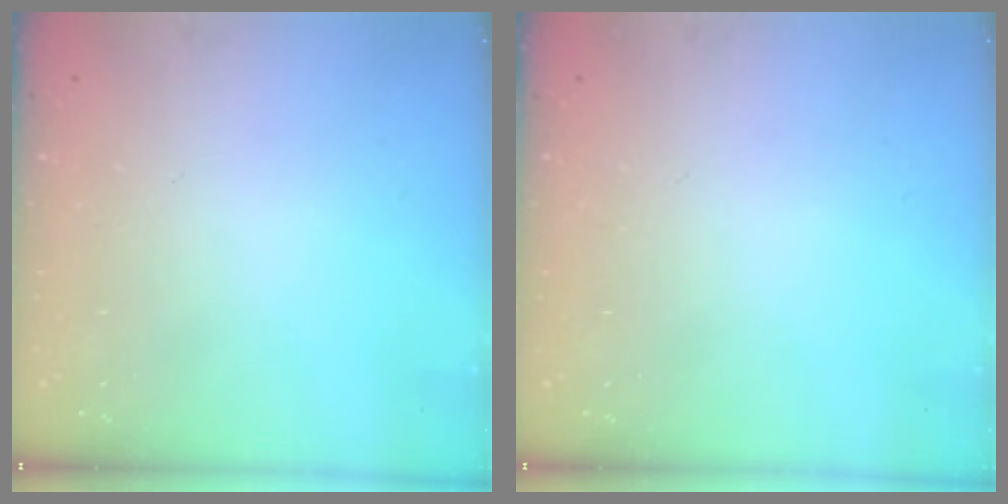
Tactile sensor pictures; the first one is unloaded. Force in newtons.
{"total": 0.0}